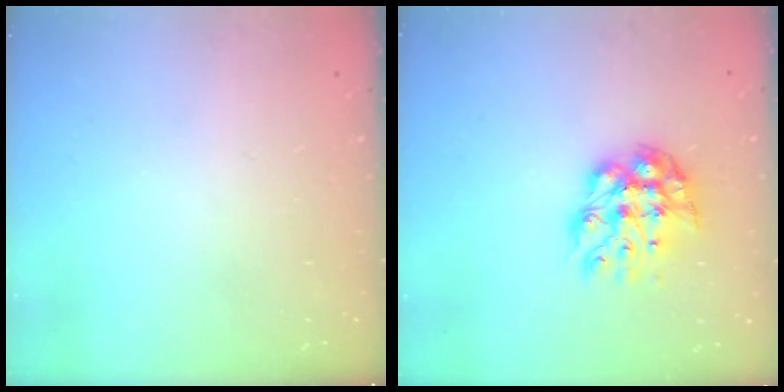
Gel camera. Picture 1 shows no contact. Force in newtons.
{"total": 10.3, "press": 10.3, "slide": 0.9}